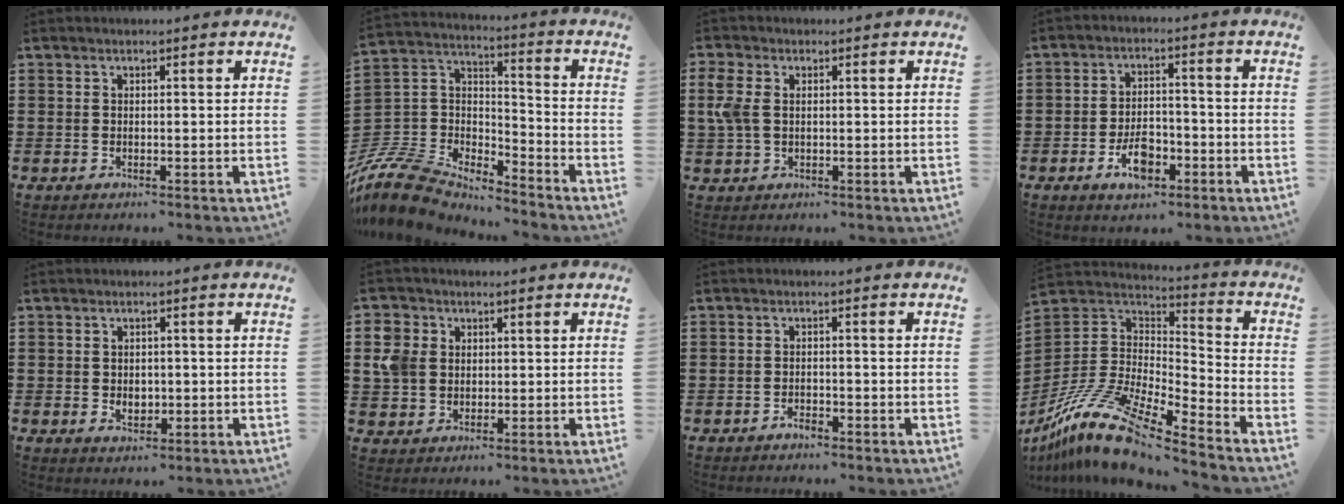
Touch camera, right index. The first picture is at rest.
{"total": 10.1, "force": [-9.1, 3.3, 2.7], "torque": [-0.099, -0.003, -0.190]}
{"total": 4.3, "force": [0.7, 2.7, 3.2], "torque": [-0.098, -0.001, 0.003]}
{"total": 6.0, "force": [-2.9, 3.0, 4.4], "torque": [-0.082, 0.003, -0.057]}
{"total": 2.1, "force": [-0.1, 1.6, 1.3], "torque": [-0.028, 0.008, -0.003]}
{"total": 5.9, "force": [1.1, 5.2, 2.5], "torque": [-0.087, 0.012, 0.016]}
{"total": 1.4, "force": [-1.2, 0.4, 0.5], "torque": [-0.013, -0.002, -0.024]}
{"total": 14.2, "force": [-10.7, 3.3, 8.8], "torque": [-0.202, 0.014, -0.209]}